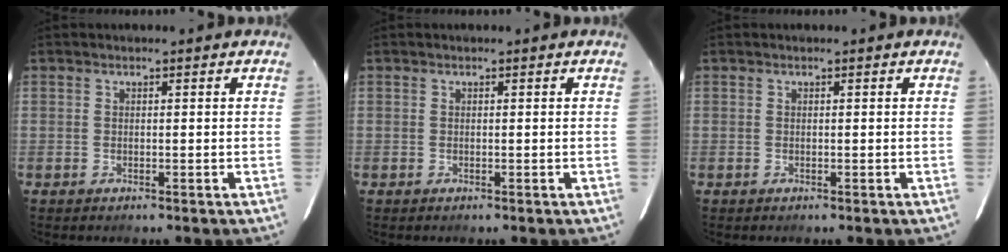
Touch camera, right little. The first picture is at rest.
{"total": 0.0}
{"total": 0.0}